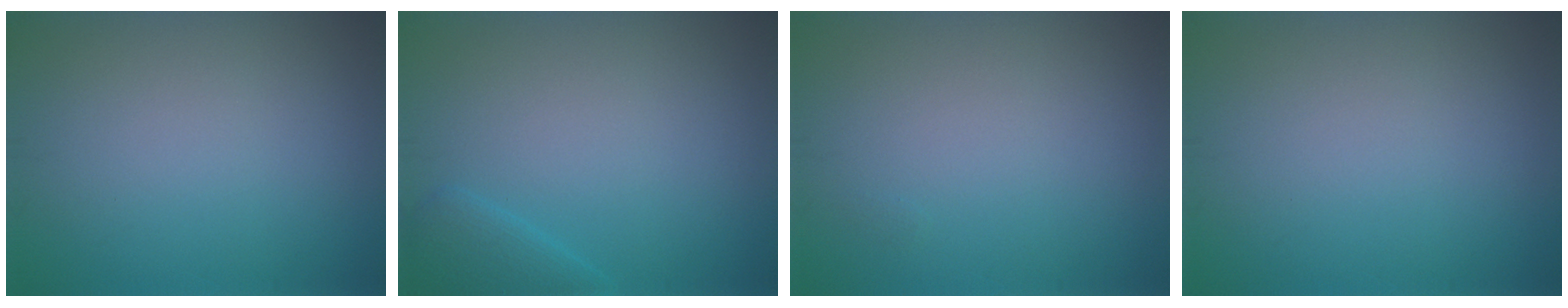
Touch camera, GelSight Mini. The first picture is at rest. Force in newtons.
{"total": 2.0, "press": 2.0, "slide": 0.1}
{"total": 0.0}
{"total": 0.0}